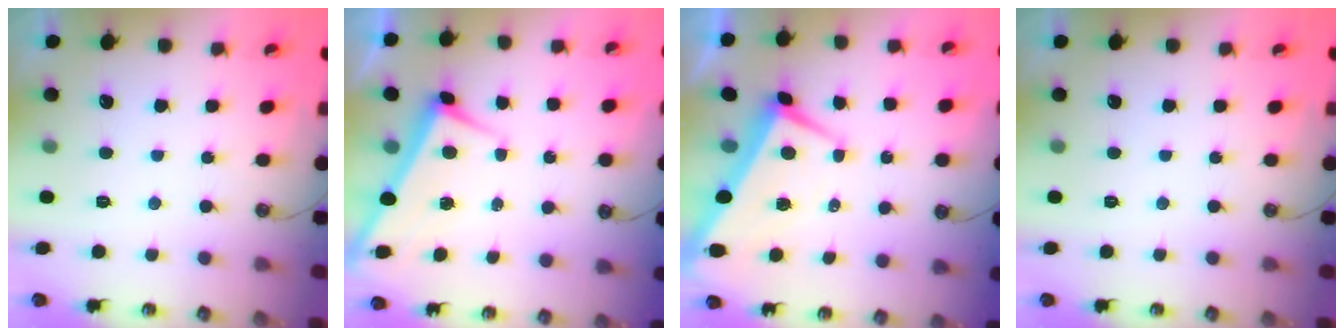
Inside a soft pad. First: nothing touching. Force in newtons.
{"total": 2.5, "press": 2.5, "slide": 0.2}
{"total": 1.7, "press": 1.5, "slide": 0.8}
{"total": 0.0}